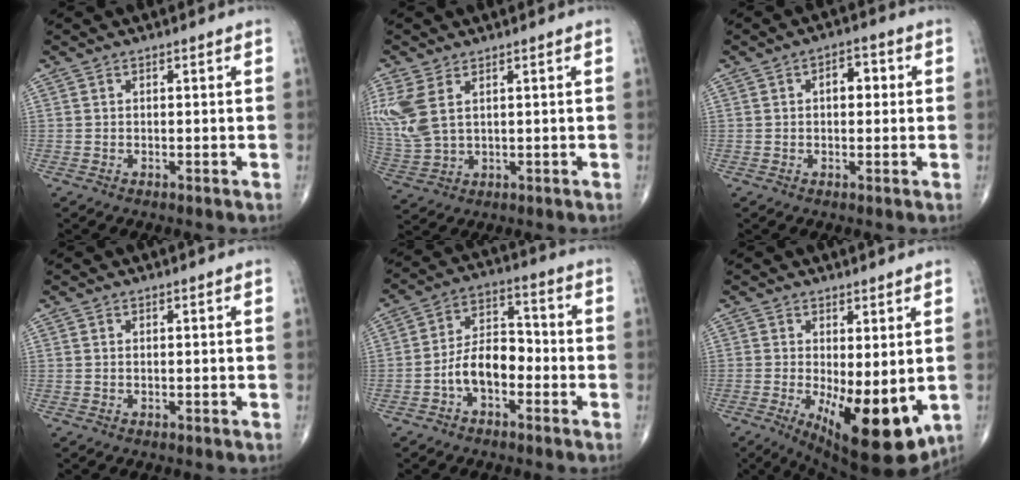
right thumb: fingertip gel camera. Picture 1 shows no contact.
{"total": 9.7, "force": [3.4, 5.5, 7.3], "torque": [-0.190, -0.002, 0.084]}
{"total": 4.5, "force": [0.7, 2.6, 3.5], "torque": [-0.038, 0.013, 0.007]}
{"total": 0.0}
{"total": 9.0, "force": [-3.2, 5.3, 6.5], "torque": [-0.099, 0.042, -0.066]}
{"total": 14.3, "force": [-2.7, 5.6, 12.9], "torque": [-0.185, -0.032, -0.022]}